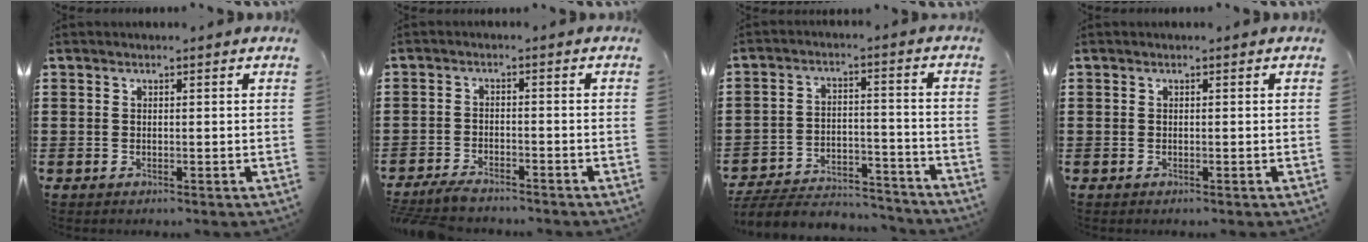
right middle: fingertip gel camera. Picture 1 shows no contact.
{"total": 3.0, "force": [-2.9, 0.4, 0.8], "torque": [-0.023, 0.001, -0.063]}
{"total": 5.5, "force": [-5.2, 1.1, 1.1], "torque": [-0.031, 0.006, -0.107]}
{"total": 0.0}